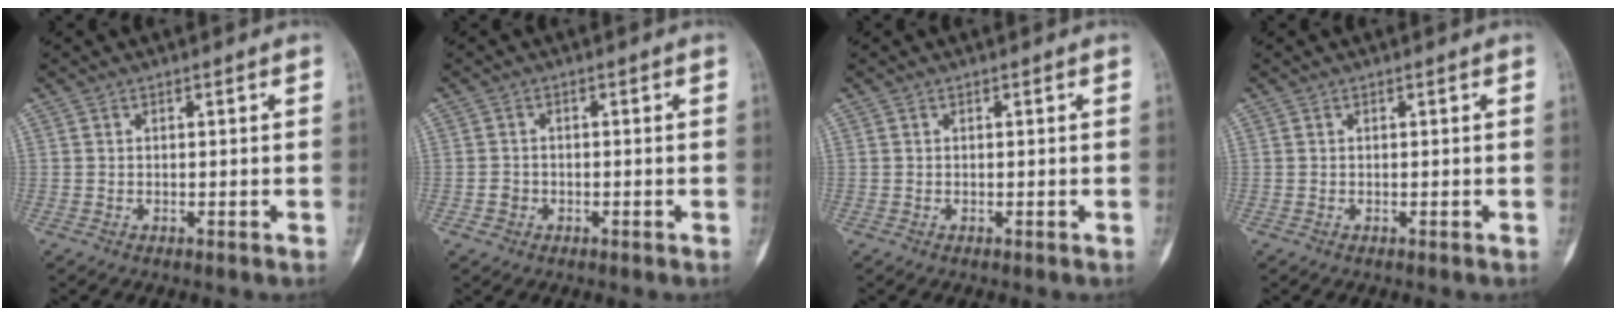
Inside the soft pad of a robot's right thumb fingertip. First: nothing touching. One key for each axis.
{"total": 2.0, "fx": -0.7, "fy": 1.8, "fz": 0.4, "tx": 0.004, "ty": 0.009, "tz": -0.012}
{"total": 0.0}
{"total": 0.0}